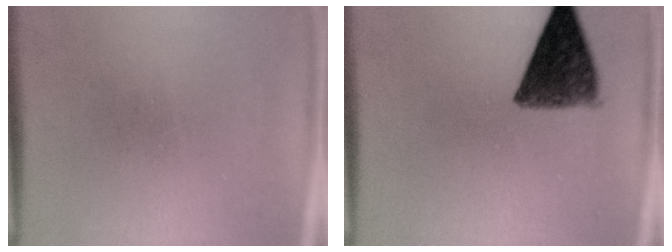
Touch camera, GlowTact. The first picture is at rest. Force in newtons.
{"total": 9.3}